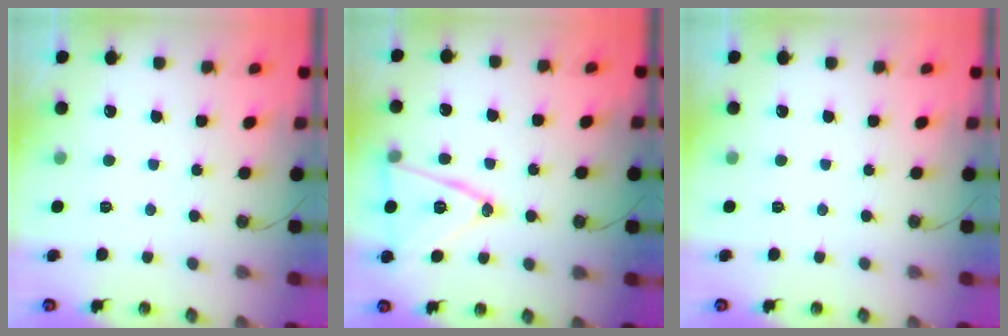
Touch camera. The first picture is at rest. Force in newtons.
{"total": 15.7, "press": 15.3, "slide": 3.4}
{"total": 0.0}